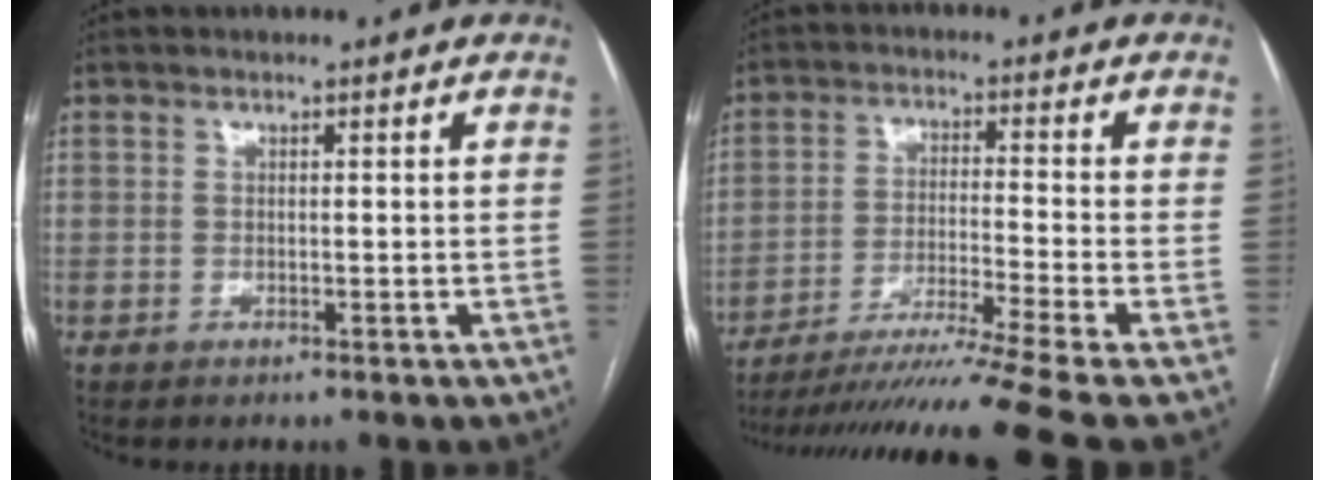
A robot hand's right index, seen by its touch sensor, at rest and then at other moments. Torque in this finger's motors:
{"motor_torque": [1.18, -0.96, 0.81, 0.21]}